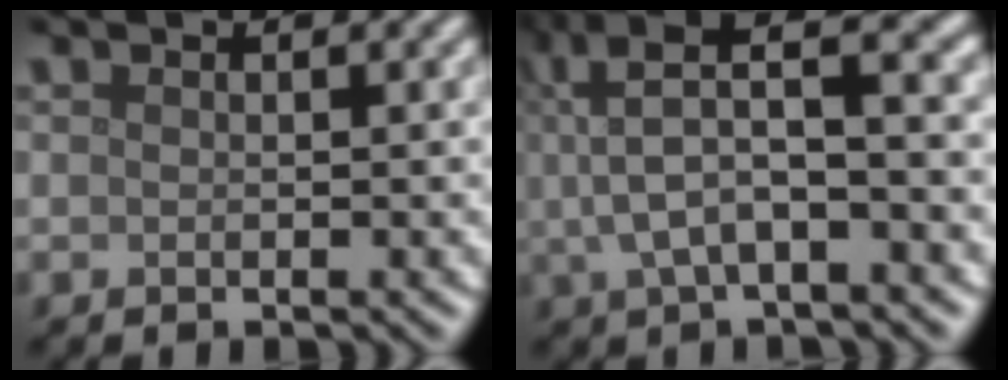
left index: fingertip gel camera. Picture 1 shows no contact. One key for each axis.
{"total": 7.9, "fx": 2.2, "fy": 2.5, "fz": 7.2, "tx": -0.137, "ty": 0.021, "tz": 0.034}